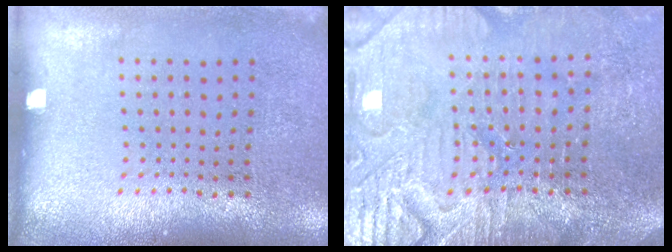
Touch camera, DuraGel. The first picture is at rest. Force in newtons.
{"total": 4.0, "press": 3.8, "slide": 1.3}